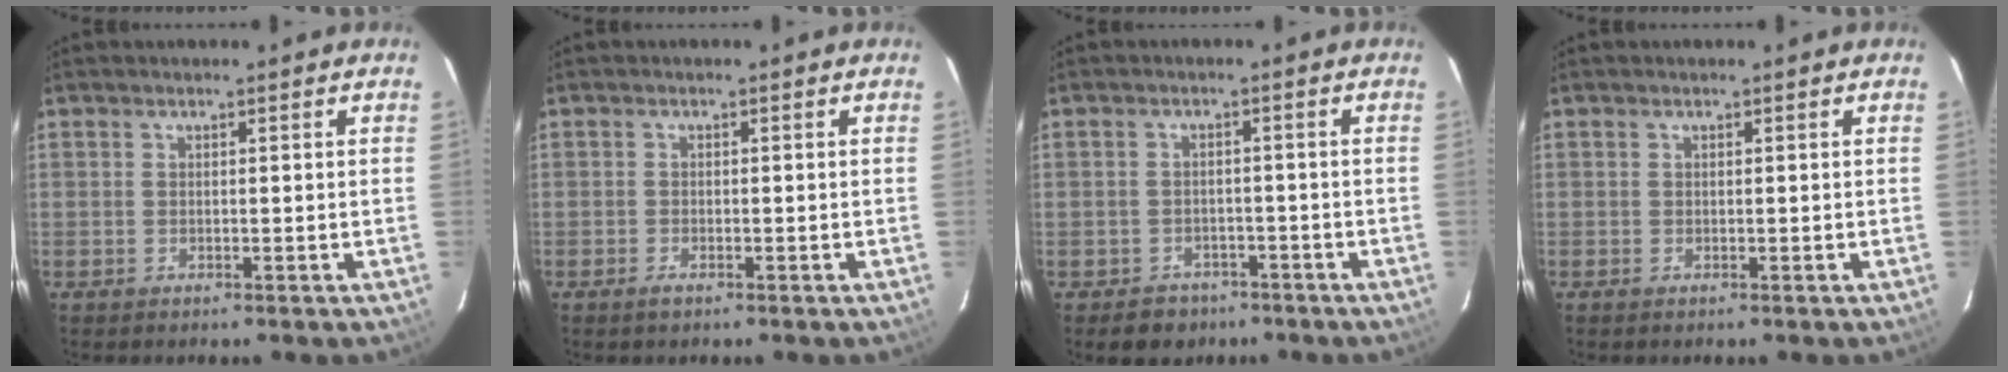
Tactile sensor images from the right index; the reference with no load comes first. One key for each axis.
{"total": 1.2, "fx": -0.9, "fy": 0.4, "fz": 0.7, "tx": -0.012, "ty": -0.002, "tz": -0.019}
{"total": 5.5, "fx": -3.7, "fy": 3.9, "fz": 1.0, "tx": -0.028, "ty": 0.016, "tz": -0.045}
{"total": 0.0}